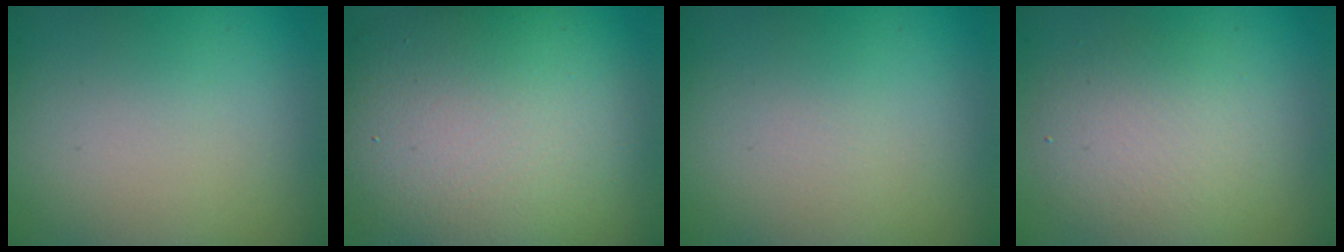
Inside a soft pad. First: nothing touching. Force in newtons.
{"total": 12.6, "press": 12.6, "slide": 0.6}
{"total": 0.0}
{"total": 3.5, "press": 3.5, "slide": 0.2}